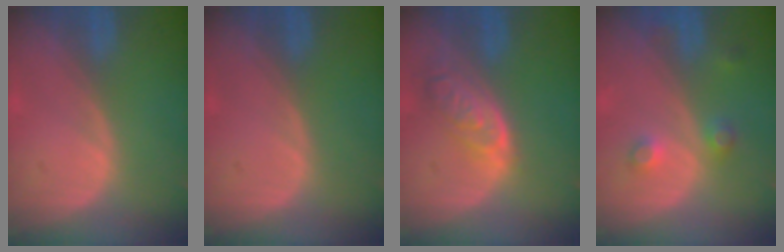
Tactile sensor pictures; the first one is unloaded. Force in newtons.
{"total": 0.0}
{"total": 6.3, "press": 5.7, "slide": 2.7}
{"total": 3.8, "press": 3.5, "slide": 1.4}